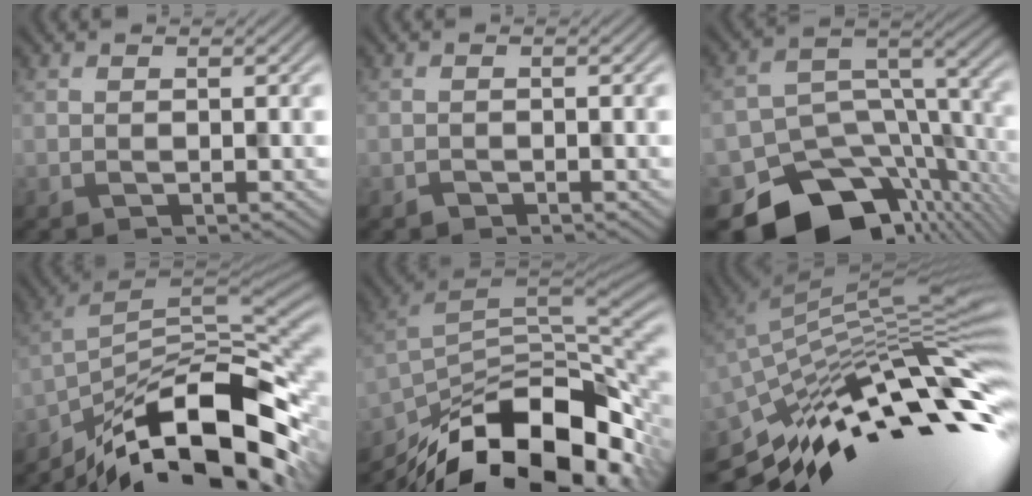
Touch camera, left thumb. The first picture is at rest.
{"total": 0.6, "force": [-0.5, 0.3, 0.1], "torque": [0.000, 0.000, -0.011]}
{"total": 15.0, "force": [-9.2, 9.3, 7.3], "torque": [-0.148, -0.040, -0.130]}
{"total": 16.6, "force": [-11.3, 5.0, 11.0], "torque": [-0.221, -0.010, -0.192]}
{"total": 17.3, "force": [-11.0, 7.5, 11.0], "torque": [-0.215, -0.031, -0.179]}
{"total": 15.4, "force": [-5.5, 4.3, 13.7], "torque": [-0.258, 0.014, -0.114]}